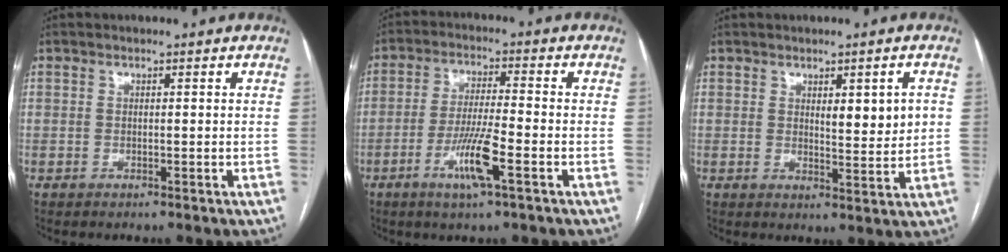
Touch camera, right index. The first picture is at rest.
{"total": 7.9, "force": [-3.5, 0.1, 7.1], "torque": [-0.140, -0.010, -0.064]}
{"total": 5.2, "force": [1.4, 1.2, 4.9], "torque": [-0.072, -0.009, 0.024]}